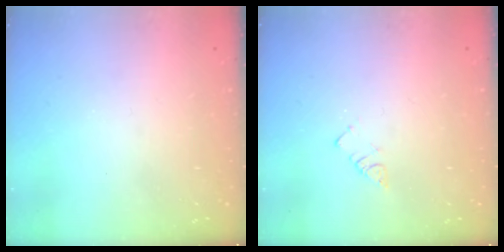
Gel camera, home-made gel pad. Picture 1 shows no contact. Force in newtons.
{"total": 2.3, "press": 2.3, "slide": 0.4}